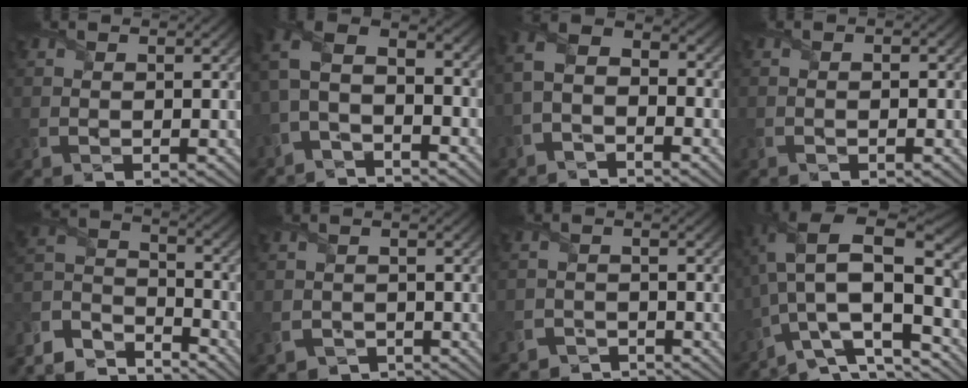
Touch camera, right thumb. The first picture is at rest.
{"total": 7.7, "force": [-2.3, 4.2, 6.0], "torque": [-0.129, 0.003, -0.057]}
{"total": 5.7, "force": [-2.6, 3.2, 3.9], "torque": [-0.088, 0.004, -0.068]}
{"total": 0.9, "force": [-0.4, 0.3, 0.7], "torque": [-0.001, 0.003, -0.003]}
{"total": 9.6, "force": [-8.3, 3.4, 3.3], "torque": [-0.087, 0.000, -0.170]}
{"total": 2.9, "force": [-2.2, 1.8, 0.5], "torque": [-0.008, -0.004, -0.042]}
{"total": 2.9, "force": [-2.8, 0.8, 0.0], "torque": [0.011, 0.001, -0.062]}
{"total": 14.6, "force": [-2.9, 6.2, 12.9], "torque": [-0.252, 0.010, -0.052]}